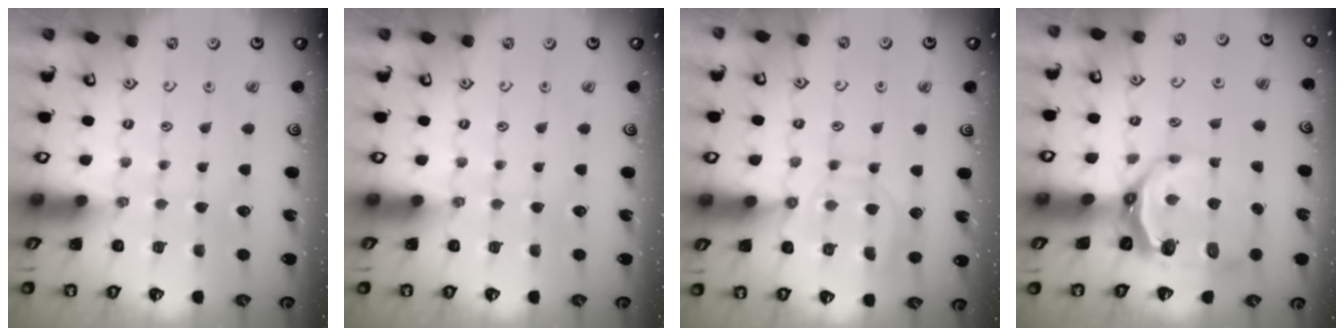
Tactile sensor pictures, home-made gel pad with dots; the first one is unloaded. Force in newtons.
{"total": 0.0}
{"total": 10.5, "press": 10.4, "slide": 1.0}
{"total": 7.8, "press": 6.9, "slide": 3.7}